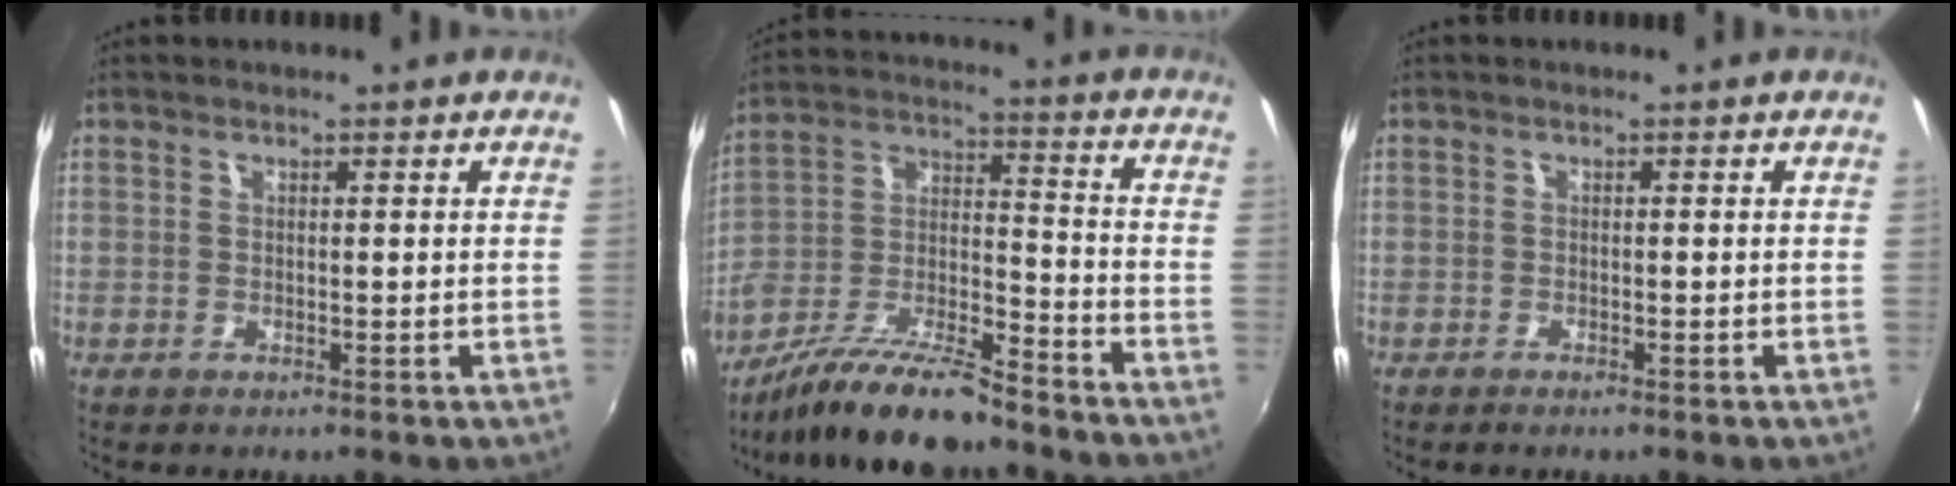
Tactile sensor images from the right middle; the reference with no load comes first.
{"total": 15.4, "force": [-11.9, 3.2, 9.2], "torque": [-0.192, -0.012, -0.221]}
{"total": 0.8, "force": [-0.7, 0.1, 0.3], "torque": [-0.008, -0.003, -0.015]}